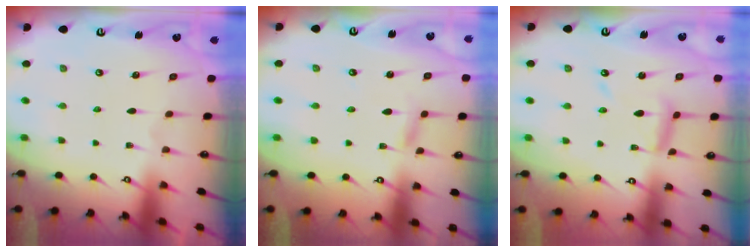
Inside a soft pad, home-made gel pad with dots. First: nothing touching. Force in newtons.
{"total": 2.1, "press": 2.1, "slide": 0.2}
{"total": 11.0, "press": 11.0, "slide": 0.8}